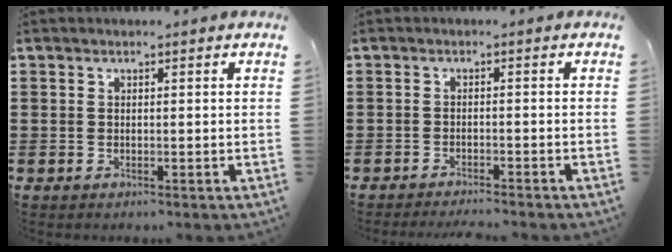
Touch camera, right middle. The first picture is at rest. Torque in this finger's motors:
{"motor_torque": [0.08, 0.04, 0.02, 0.03]}